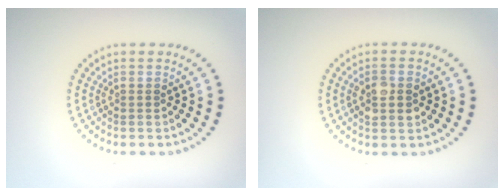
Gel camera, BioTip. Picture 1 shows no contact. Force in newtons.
{"total": 2.7, "press": 2.7, "slide": 0.1}